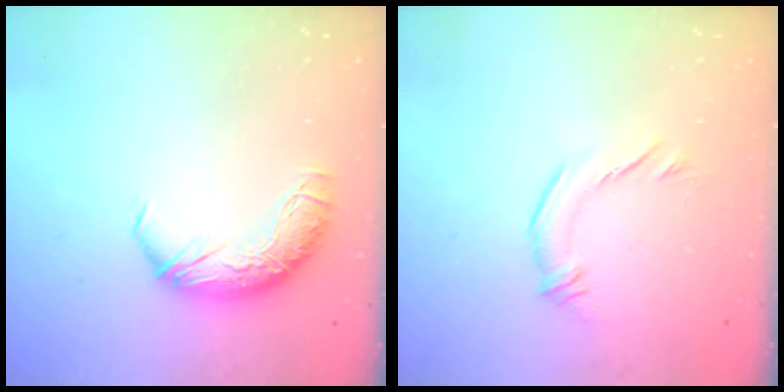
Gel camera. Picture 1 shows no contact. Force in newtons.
{"total": 2.4, "press": 2.2, "slide": 1.1}